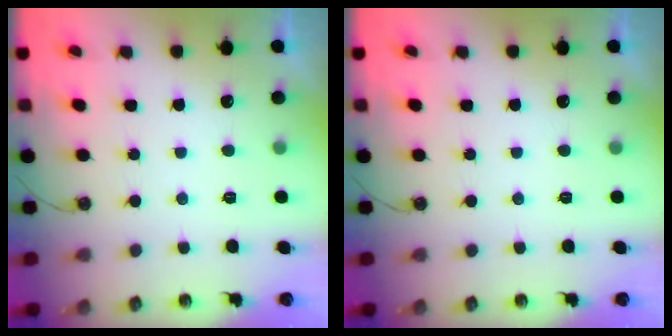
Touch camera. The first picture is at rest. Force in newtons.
{"total": 0.0}